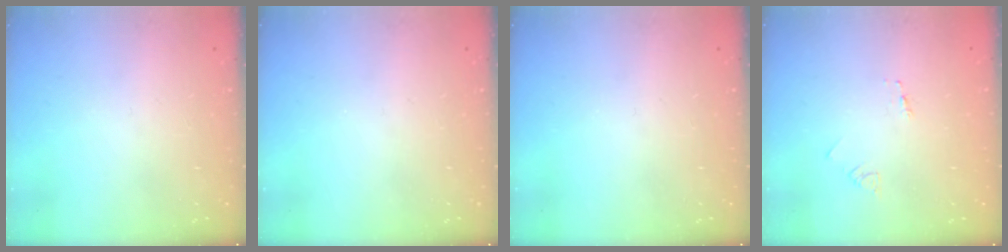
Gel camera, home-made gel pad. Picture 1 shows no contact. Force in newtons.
{"total": 0.0}
{"total": 0.0}
{"total": 1.7, "press": 1.7, "slide": 0.2}